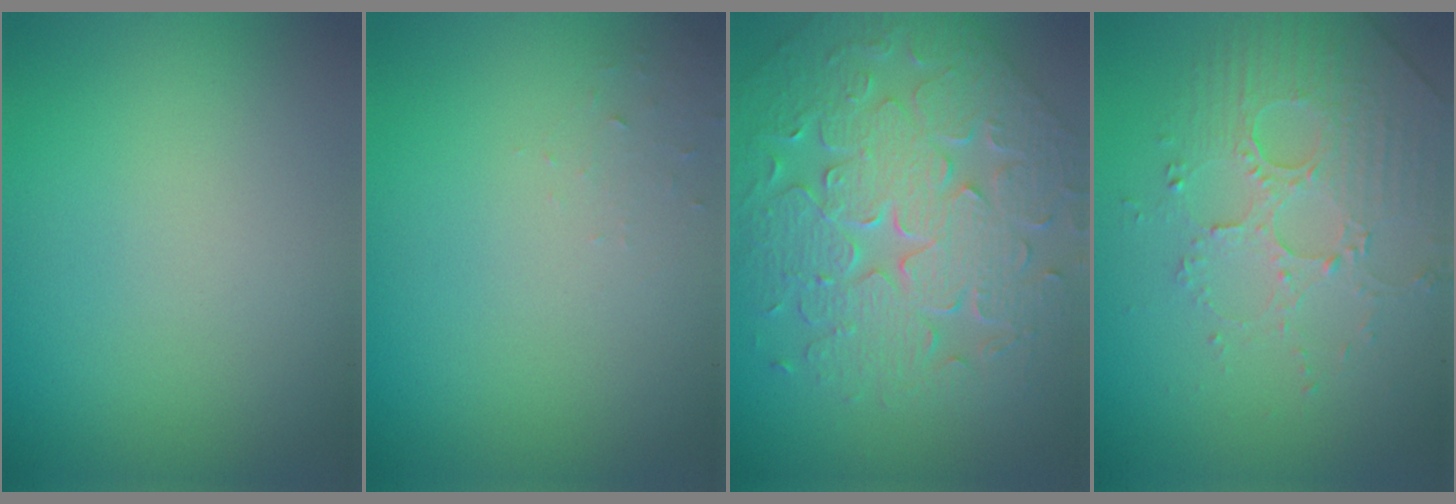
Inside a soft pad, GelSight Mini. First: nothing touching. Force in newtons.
{"total": 1.0, "press": 0.9, "slide": 0.1}
{"total": 9.0, "press": 7.2, "slide": 5.3}
{"total": 5.0, "press": 3.4, "slide": 3.6}